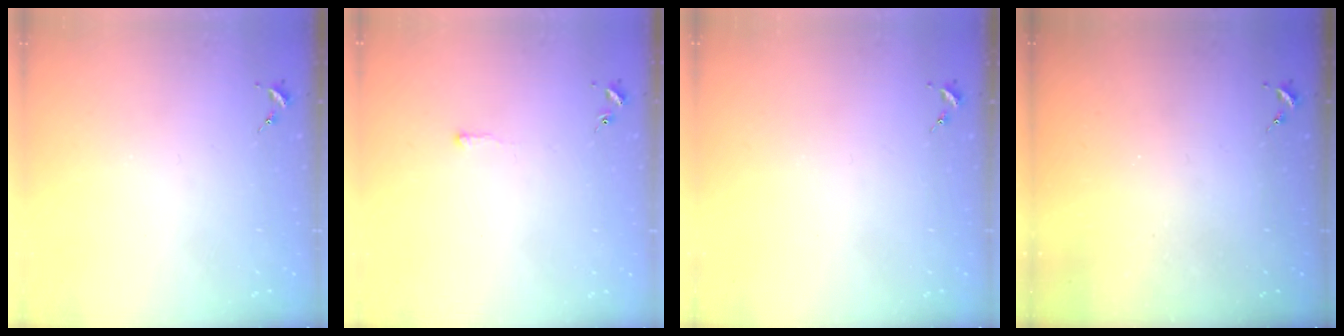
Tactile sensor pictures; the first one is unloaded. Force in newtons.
{"total": 2.6, "press": 2.6, "slide": 0.4}
{"total": 0.0}
{"total": 0.0}